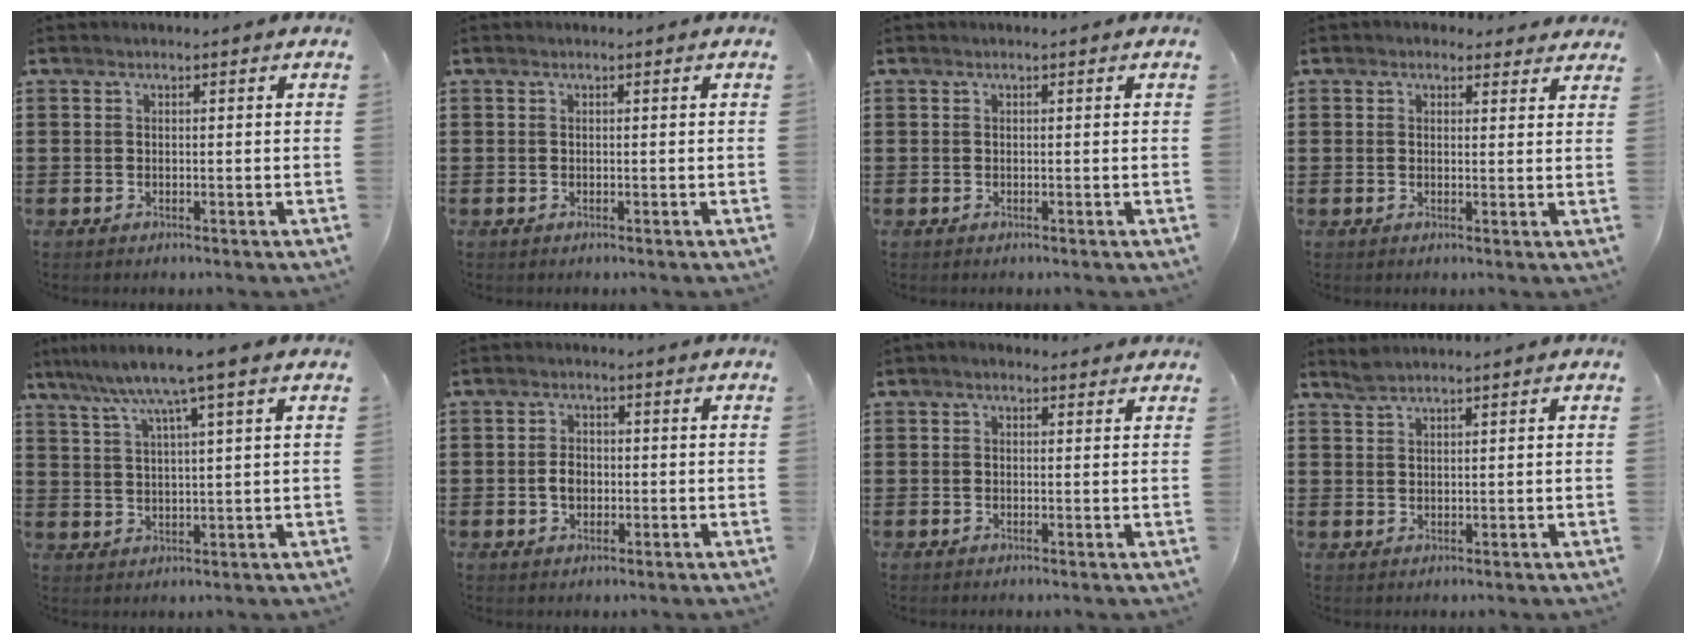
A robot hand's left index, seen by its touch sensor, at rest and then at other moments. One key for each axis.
{"total": 0.0}
{"total": 0.0}
{"total": 1.9, "fx": 1.7, "fy": 0.9, "fz": 0.2, "tx": -0.004, "ty": 0.001, "tz": 0.029}
{"total": 7.1, "fx": 4.8, "fy": -0.4, "fz": 5.2, "tx": -0.116, "ty": -0.014, "tz": 0.078}
{"total": 3.0, "fx": -0.4, "fy": 2.1, "fz": 2.0, "tx": -0.042, "ty": 0.005, "tz": -0.010}
{"total": 1.0, "fx": 0.5, "fy": 0.7, "fz": 0.5, "tx": -0.012, "ty": 0.007, "tz": 0.008}
{"total": 1.7, "fx": 1.6, "fy": 0.2, "fz": 0.6, "tx": -0.016, "ty": 0.000, "tz": 0.030}